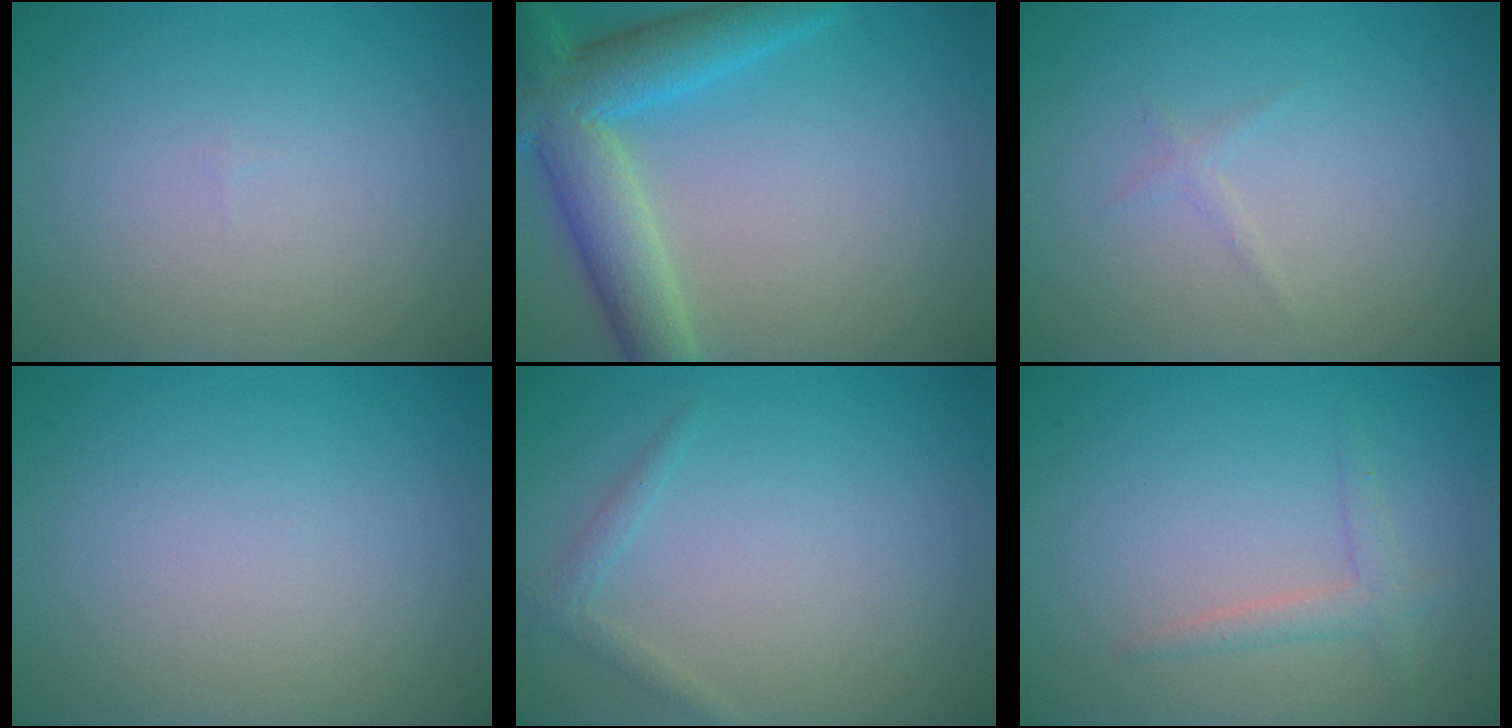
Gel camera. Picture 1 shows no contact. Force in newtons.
{"total": 7.3, "press": 7.2, "slide": 0.3}
{"total": 0.6, "press": 0.6, "slide": 0.1}
{"total": 0.0}
{"total": 1.1, "press": 1.1, "slide": 0.1}
{"total": 1.6, "press": 1.5, "slide": 0.1}